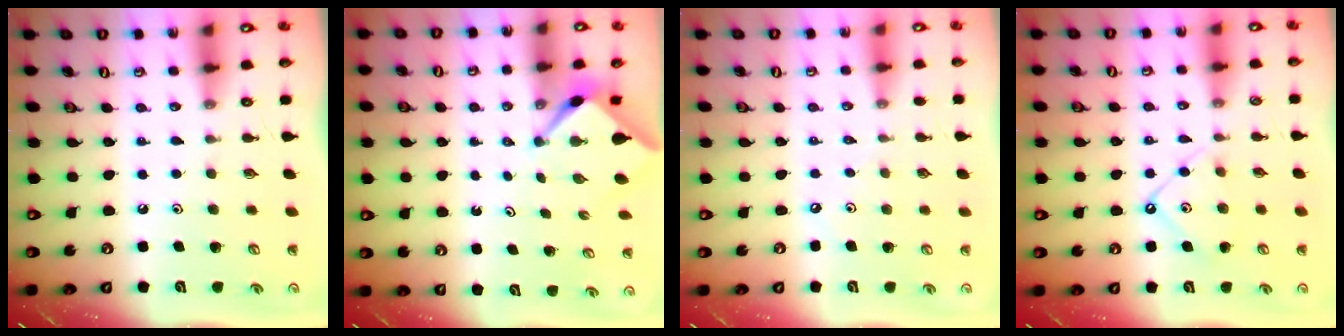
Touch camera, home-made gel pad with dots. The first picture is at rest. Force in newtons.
{"total": 2.6, "press": 2.6, "slide": 0.3}
{"total": 1.7, "press": 1.7, "slide": 0.4}
{"total": 8.4, "press": 8.4, "slide": 0.9}